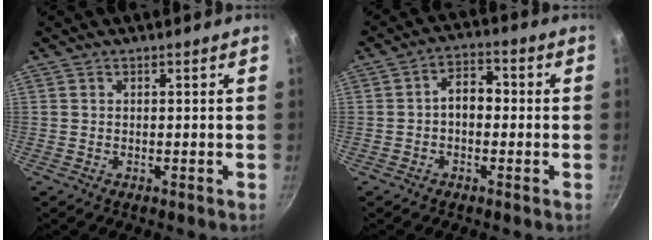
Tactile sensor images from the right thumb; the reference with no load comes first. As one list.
[{"total": 5.5, "force": [-0.4, 3.7, 4.1], "torque": [-0.049, 0.023, -0.018]}]